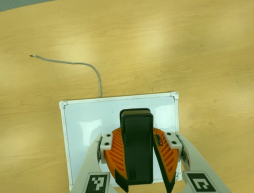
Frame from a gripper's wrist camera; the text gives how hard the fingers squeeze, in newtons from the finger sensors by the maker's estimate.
{"total": 8.2, "left": 8.6, "right": 7.9}